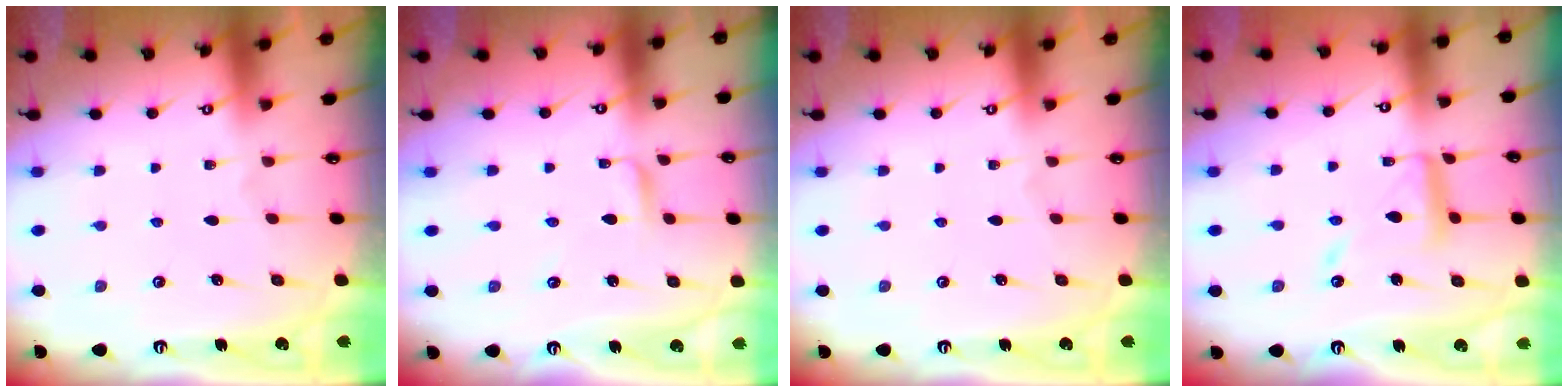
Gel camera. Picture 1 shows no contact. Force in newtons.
{"total": 1.9, "press": 1.9, "slide": 0.2}
{"total": 0.0}
{"total": 12.0, "press": 12.0, "slide": 0.9}